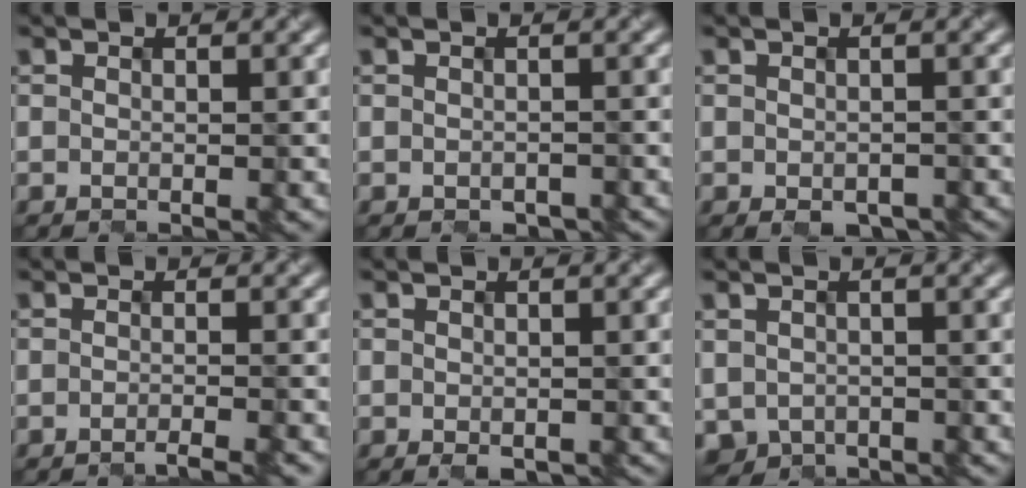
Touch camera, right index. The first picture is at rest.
{"total": 0.8, "force": [-0.8, 0.2, 0.1], "torque": [-0.002, -0.001, 0.004]}
{"total": 1.6, "force": [-1.2, 0.7, 0.7], "torque": [-0.014, -0.008, -0.002]}
{"total": 1.7, "force": [-1.4, 0.0, 0.9], "torque": [-0.010, -0.002, -0.022]}
{"total": 0.6, "force": [-0.6, 0.0, 0.1], "torque": [-0.005, -0.002, 0.003]}
{"total": 3.2, "force": [-1.0, 2.5, 1.7], "torque": [-0.039, -0.011, 0.002]}